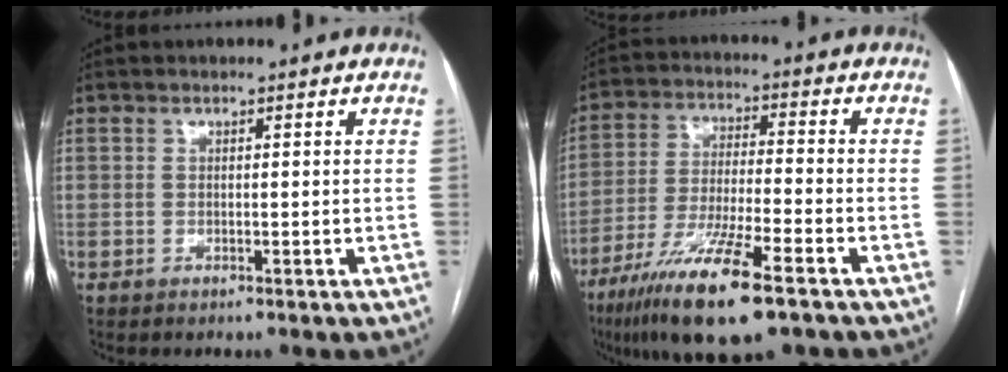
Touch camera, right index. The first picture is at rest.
{"total": 15.1, "force": [-9.2, 1.5, 11.8], "torque": [-0.235, -0.038, -0.165]}